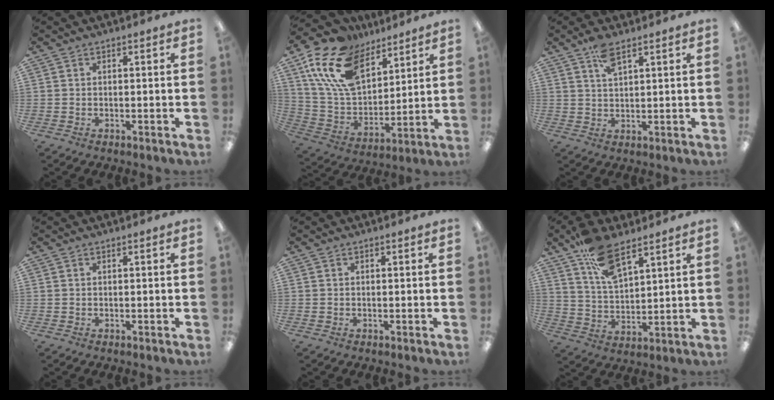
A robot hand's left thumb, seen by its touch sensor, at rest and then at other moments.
{"total": 19.5, "force": [11.0, 11.5, 11.2], "torque": [-0.235, -0.037, 0.206]}
{"total": 4.9, "force": [3.2, 1.7, 3.3], "torque": [-0.065, 0.000, 0.056]}
{"total": 0.0}
{"total": 0.0}
{"total": 12.3, "force": [8.4, 5.1, 7.4], "torque": [-0.130, -0.035, 0.151]}